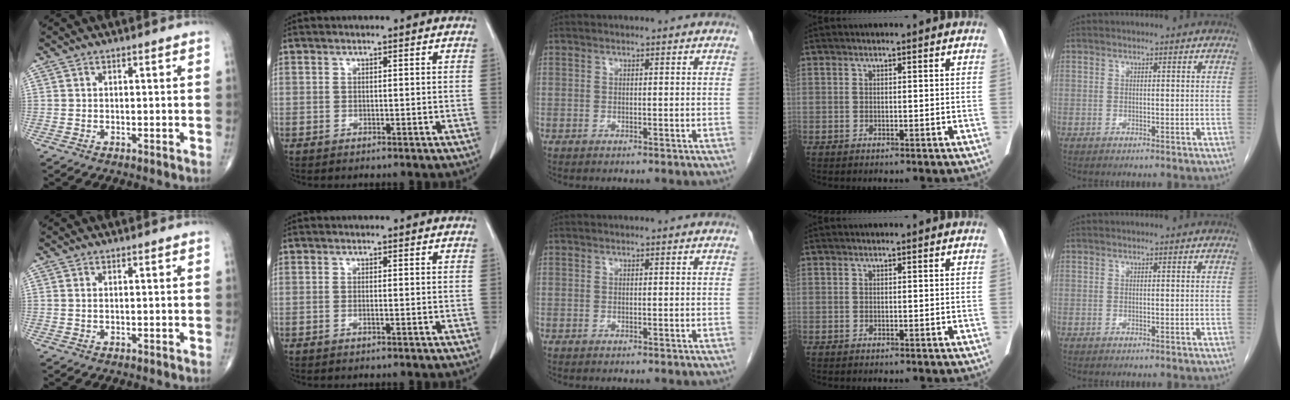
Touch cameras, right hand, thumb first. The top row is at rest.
{"thumb": {"total": 0.5, "force": [0.1, 0.2, 0.4], "torque": [-0.012, 0.004, 0.004]}, "index": {"total": 0.6, "force": [-0.2, 0.0, 0.5], "torque": [-0.012, -0.001, -0.002]}}